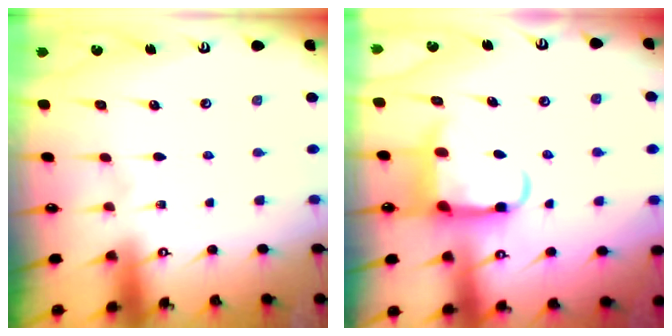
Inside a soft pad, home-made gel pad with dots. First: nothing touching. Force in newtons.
{"total": 8.7, "press": 8.6, "slide": 1.4}